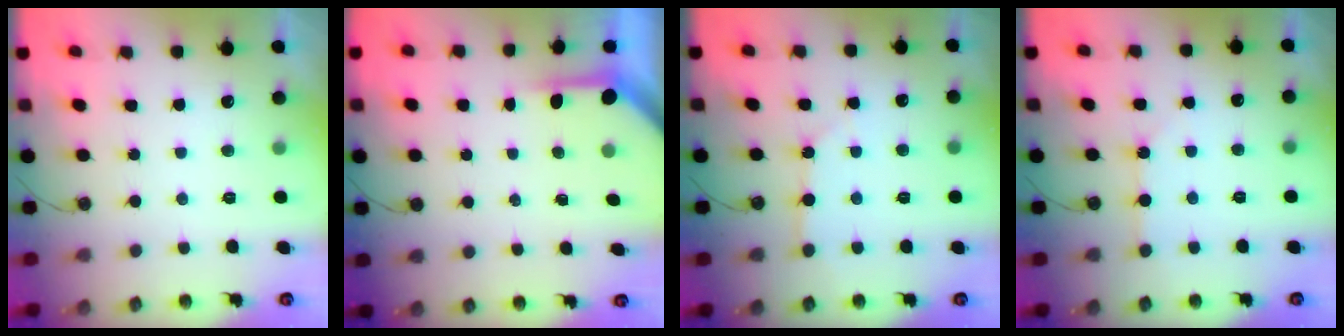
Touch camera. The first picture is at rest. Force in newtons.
{"total": 4.0, "press": 4.0, "slide": 0.3}
{"total": 3.5, "press": 3.5, "slide": 0.4}
{"total": 2.7, "press": 2.7, "slide": 0.4}